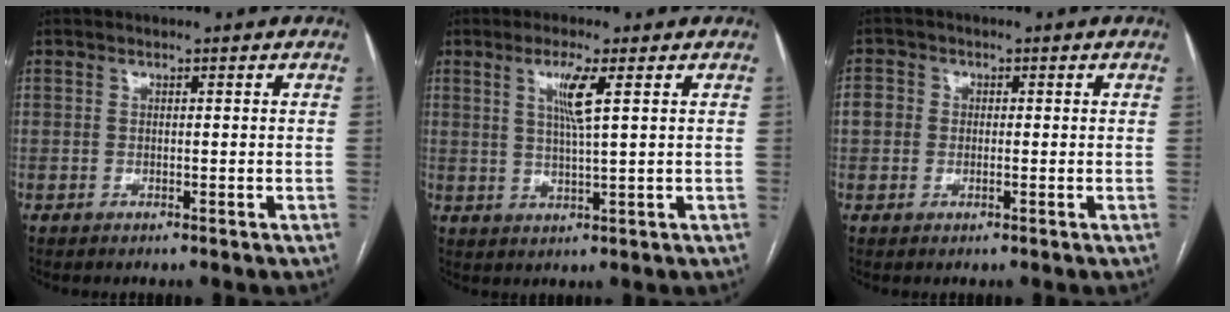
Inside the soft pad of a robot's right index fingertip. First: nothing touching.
{"total": 4.8, "force": [1.8, -0.4, 4.4], "torque": [-0.086, -0.003, 0.036]}
{"total": 3.0, "force": [0.1, 2.8, 1.1], "torque": [-0.019, 0.013, -0.001]}